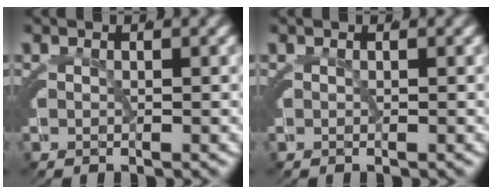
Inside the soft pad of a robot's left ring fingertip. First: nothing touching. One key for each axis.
{"total": 0.0}